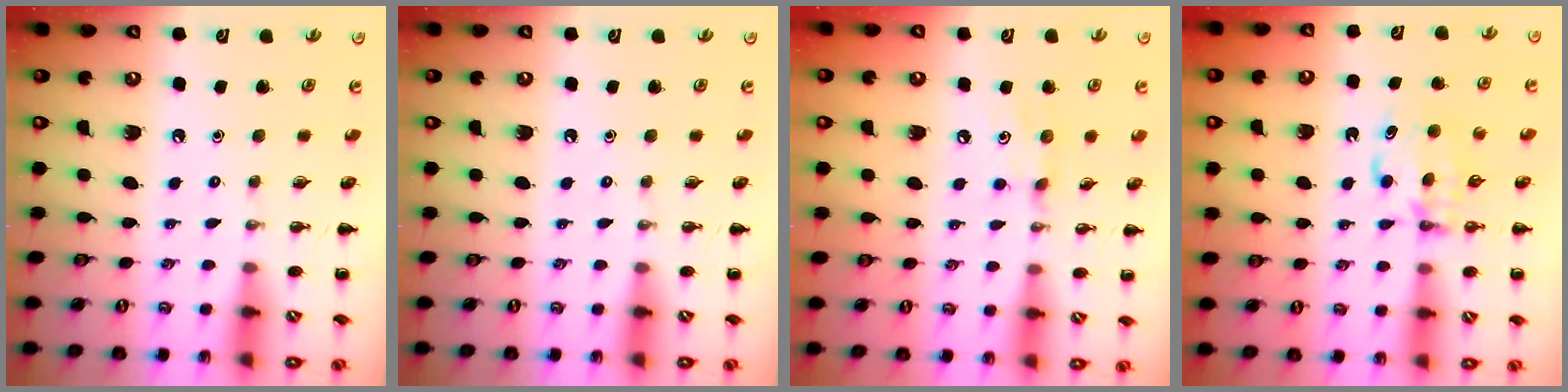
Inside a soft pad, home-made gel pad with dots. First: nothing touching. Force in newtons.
{"total": 0.0}
{"total": 8.0, "press": 7.9, "slide": 1.3}
{"total": 6.4, "press": 6.4, "slide": 0.5}